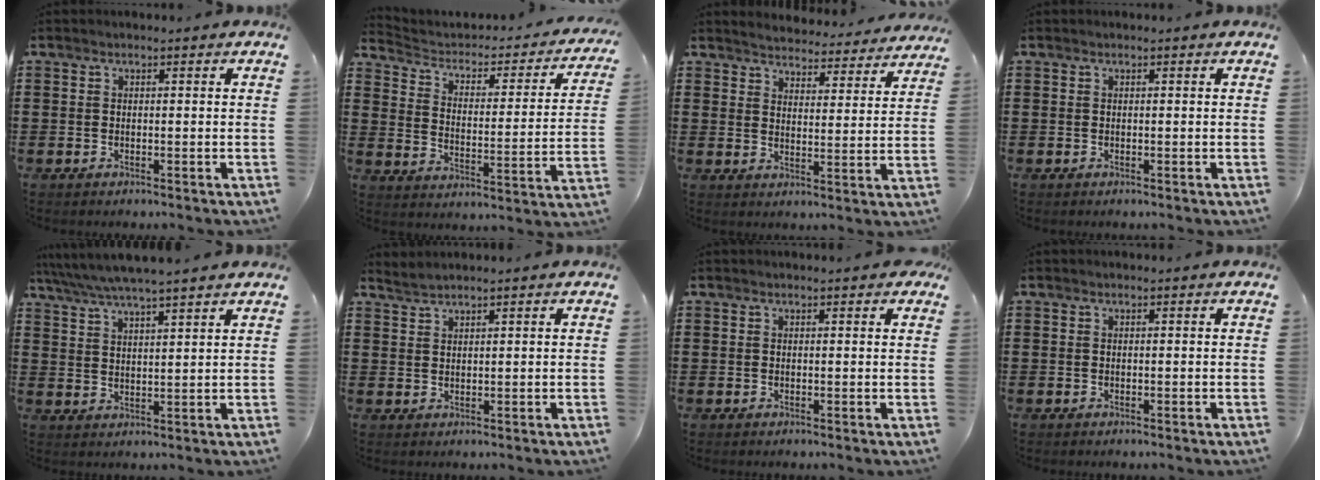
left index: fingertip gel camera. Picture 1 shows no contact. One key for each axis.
{"total": 2.0, "fx": 1.1, "fy": 1.3, "fz": 1.2, "tx": -0.036, "ty": -0.018, "tz": 0.007}
{"total": 3.8, "fx": 3.8, "fy": -0.1, "fz": -0.1, "tx": -0.020, "ty": -0.030, "tz": 0.064}
{"total": 0.0}
{"total": 4.8, "fx": 4.4, "fy": -0.1, "fz": 2.1, "tx": -0.055, "ty": -0.021, "tz": 0.075}
{"total": 1.4, "fx": 1.3, "fy": -0.3, "fz": 0.2, "tx": -0.007, "ty": -0.001, "tz": 0.027}
{"total": 0.7, "fx": 0.5, "fy": 0.1, "fz": 0.4, "tx": -0.001, "ty": -0.001, "tz": 0.008}
{"total": 0.0}